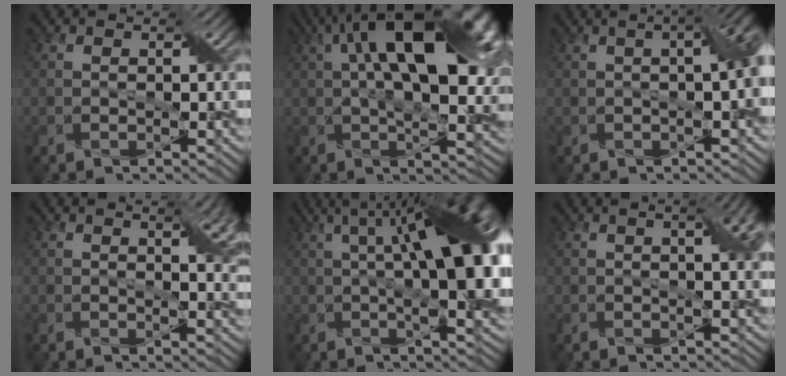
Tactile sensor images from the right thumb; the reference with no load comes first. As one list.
[{"total": 18.1, "force": [5.0, 7.8, 15.6], "torque": [-0.238, 0.033, 0.063]}, {"total": 8.2, "force": [0.4, 3.3, 7.5], "torque": [-0.053, 0.028, -0.013]}, {"total": 4.7, "force": [2.0, 1.7, 3.9], "torque": [-0.048, 0.004, 0.033]}, {"total": 15.9, "force": [2.3, 5.8, 14.6], "torque": [-0.190, 0.034, 0.022]}, {"total": 5.2, "force": [1.5, 2.0, 4.6], "torque": [-0.032, 0.013, 0.008]}]